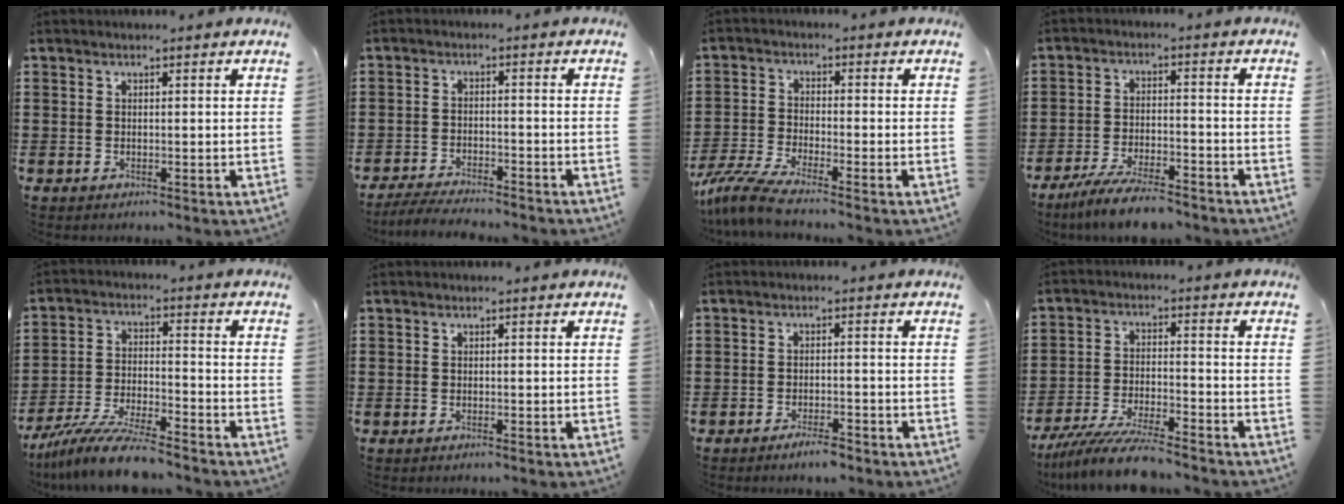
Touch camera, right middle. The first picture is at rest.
{"total": 4.0, "force": [-3.9, 0.2, 0.8], "torque": [-0.021, -0.004, -0.081]}
{"total": 5.1, "force": [-4.5, 0.2, 2.3], "torque": [-0.076, -0.026, -0.095]}
{"total": 6.7, "force": [-6.0, 0.8, 2.9], "torque": [-0.062, -0.004, -0.113]}
{"total": 10.0, "force": [-9.1, 0.9, 4.2], "torque": [-0.084, 0.010, -0.176]}
{"total": 0.0}
{"total": 2.5, "force": [-2.1, 0.4, 1.4], "torque": [-0.023, 0.004, -0.038]}
{"total": 8.6, "force": [-7.8, 0.7, 3.5], "torque": [-0.070, 0.002, -0.149]}